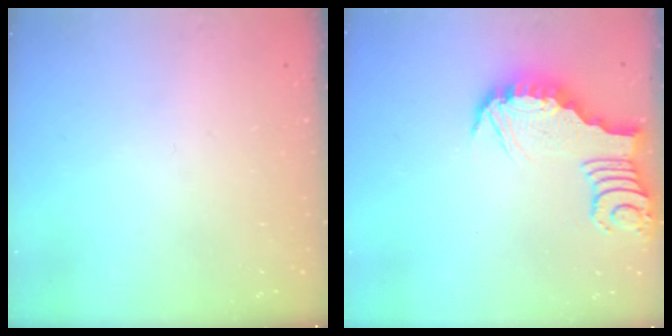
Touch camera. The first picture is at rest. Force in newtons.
{"total": 3.4, "press": 3.4, "slide": 0.2}